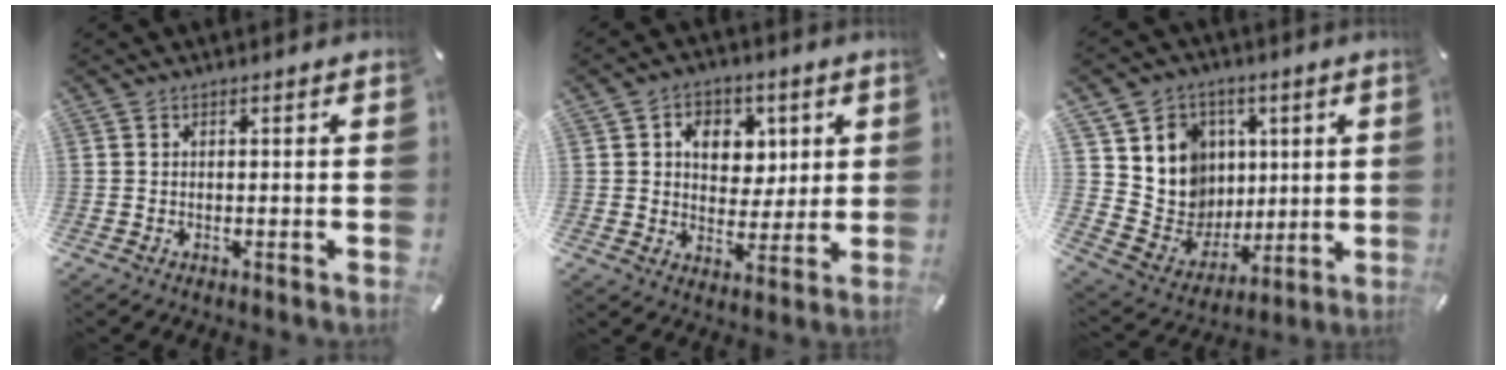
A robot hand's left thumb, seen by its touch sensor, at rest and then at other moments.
{"total": 8.2, "force": [2.7, 6.7, 3.8], "torque": [-0.050, -0.007, 0.043]}
{"total": 13.1, "force": [2.4, 12.6, 2.7], "torque": [-0.035, -0.025, 0.064]}